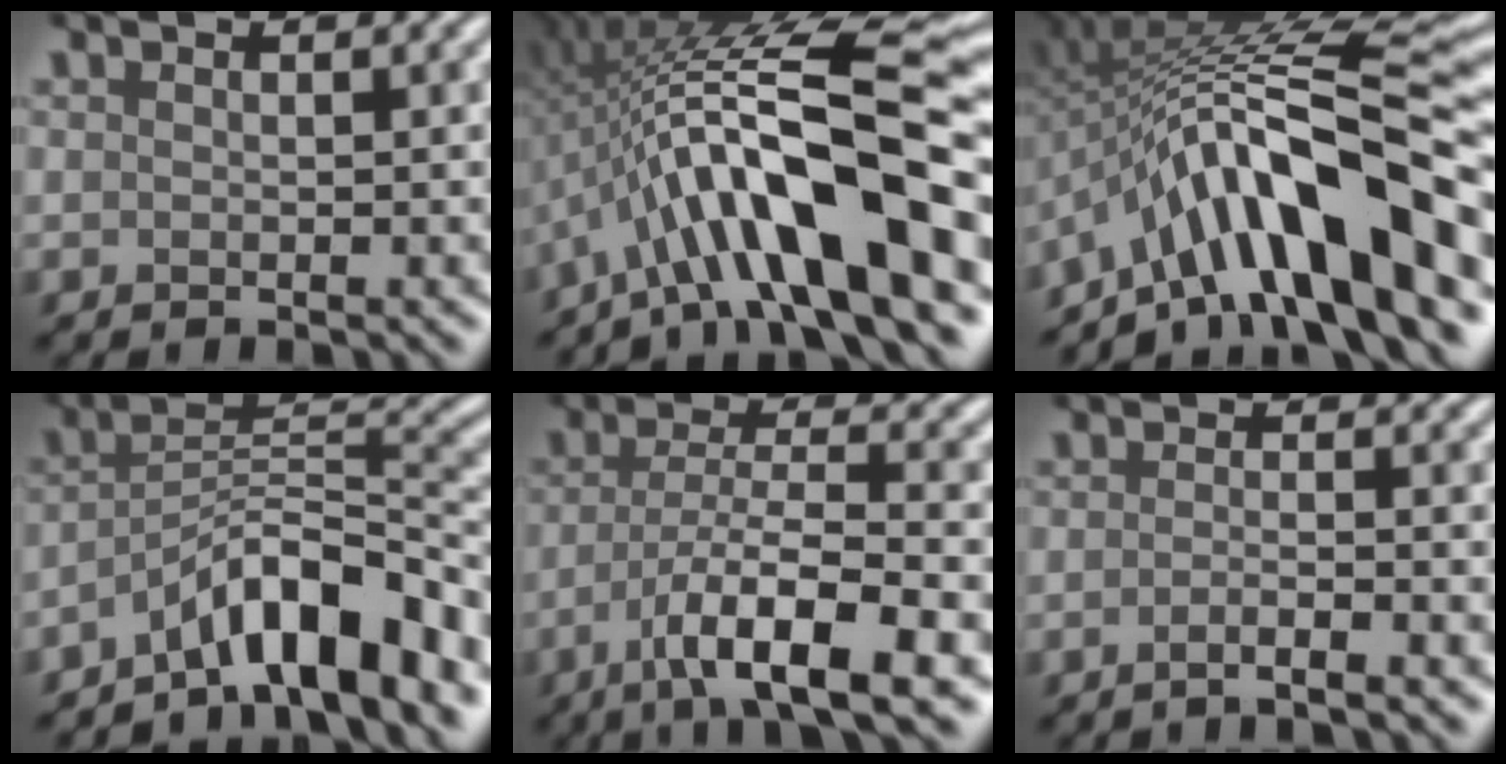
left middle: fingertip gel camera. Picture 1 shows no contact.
{"total": 13.3, "force": [-4.2, 3.1, 12.2], "torque": [-0.185, 0.025, -0.067]}
{"total": 12.7, "force": [-6.2, 3.2, 10.6], "torque": [-0.148, 0.027, -0.100]}
{"total": 8.7, "force": [-5.8, 2.2, 6.0], "torque": [-0.079, 0.014, -0.104]}
{"total": 8.5, "force": [-4.3, 1.9, 7.0], "torque": [-0.113, 0.004, -0.077]}
{"total": 2.4, "force": [-1.3, 0.5, 1.9], "torque": [-0.023, 0.000, -0.035]}